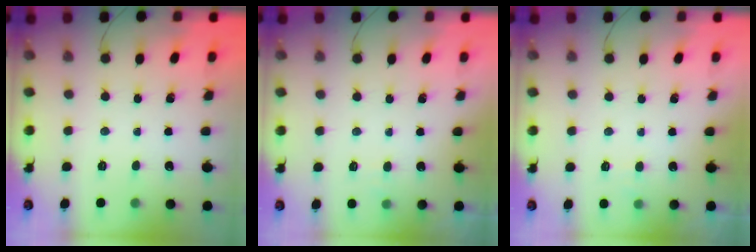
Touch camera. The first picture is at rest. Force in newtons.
{"total": 4.6, "press": 4.4, "slide": 1.0}
{"total": 4.6, "press": 4.4, "slide": 1.0}